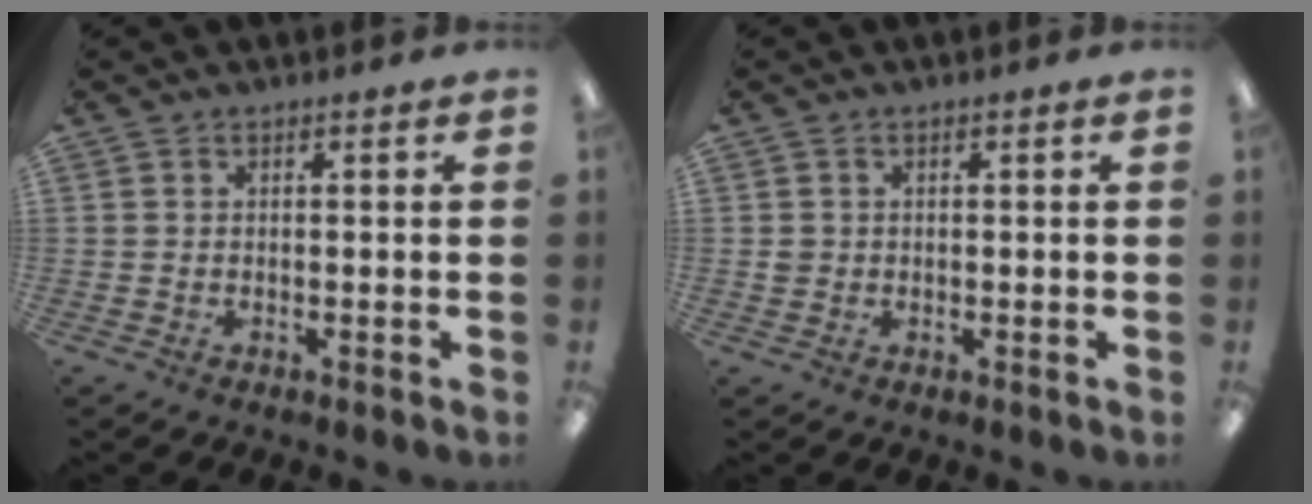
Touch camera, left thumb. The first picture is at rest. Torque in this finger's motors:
{"motor_torque": [0.07, 0.09, -0.20, 0.06, 0.00]}